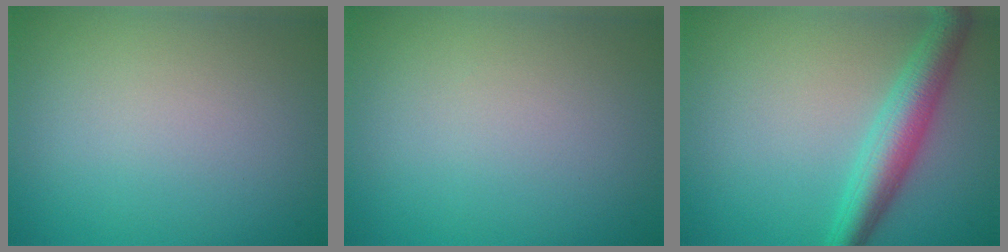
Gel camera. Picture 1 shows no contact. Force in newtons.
{"total": 0.0}
{"total": 4.5, "press": 4.5, "slide": 0.1}